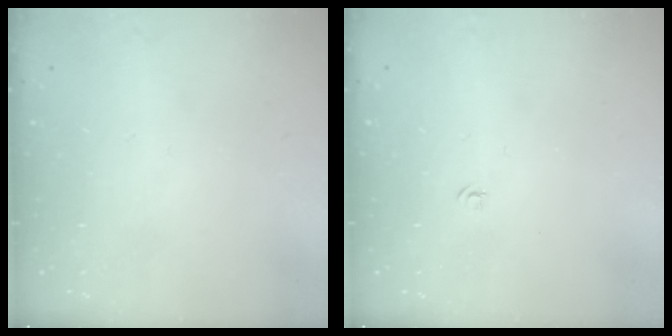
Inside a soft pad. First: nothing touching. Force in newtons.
{"total": 3.2, "press": 3.2, "slide": 0.4}